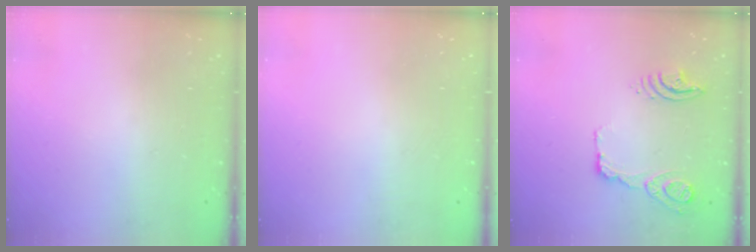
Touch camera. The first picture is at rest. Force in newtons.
{"total": 0.0}
{"total": 21.3, "press": 16.2, "slide": 13.8}